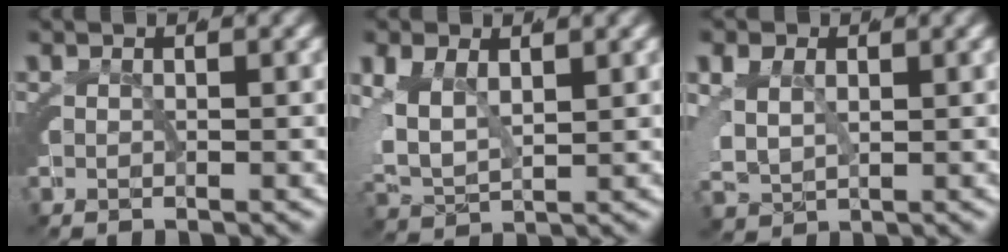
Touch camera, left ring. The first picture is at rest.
{"total": 6.6, "force": [0.4, 5.3, 4.0], "torque": [-0.111, -0.013, 0.013]}
{"total": 4.8, "force": [0.9, 4.0, 2.4], "torque": [-0.076, -0.016, 0.022]}